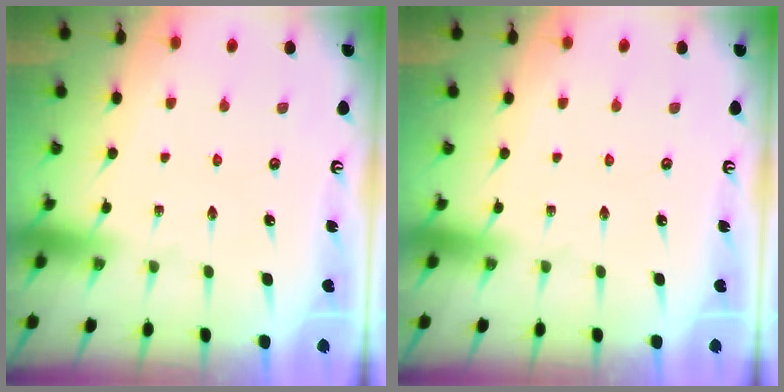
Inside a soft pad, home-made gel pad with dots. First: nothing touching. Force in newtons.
{"total": 0.0}